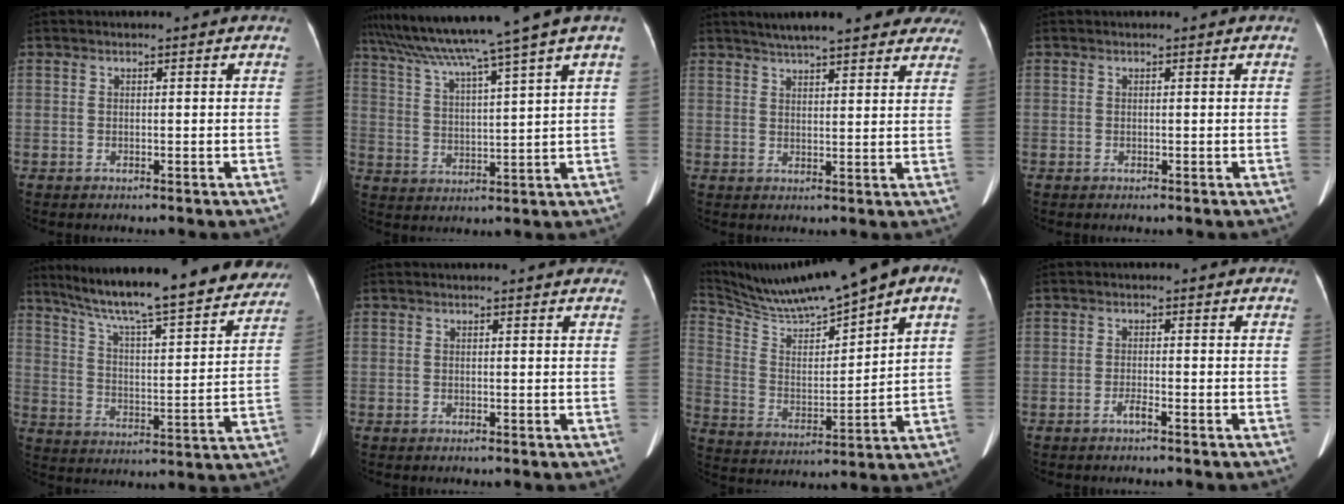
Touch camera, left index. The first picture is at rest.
{"total": 13.4, "force": [10.6, -3.0, 7.7], "torque": [-0.132, -0.003, 0.170]}
{"total": 19.8, "force": [17.2, 4.0, 8.9], "torque": [-0.125, 0.020, 0.213]}
{"total": 0.9, "force": [0.9, 0.0, 0.3], "torque": [-0.006, 0.013, 0.013]}
{"total": 26.8, "force": [23.4, 3.7, 12.4], "torque": [-0.201, -0.025, 0.319]}
{"total": 4.8, "force": [4.5, 0.6, 1.6], "torque": [-0.020, 0.011, 0.039]}
{"total": 15.7, "force": [13.0, 0.1, 8.8], "torque": [-0.161, 0.017, 0.230]}
{"total": 1.1, "force": [-0.9, -0.2, 0.6], "torque": [-0.012, -0.003, -0.018]}